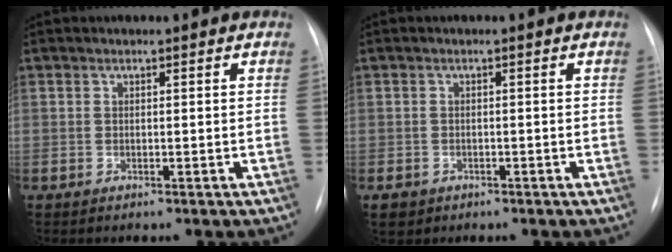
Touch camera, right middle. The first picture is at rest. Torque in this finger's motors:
{"motor_torque": [0.36, -0.18, 0.16, 0.02]}